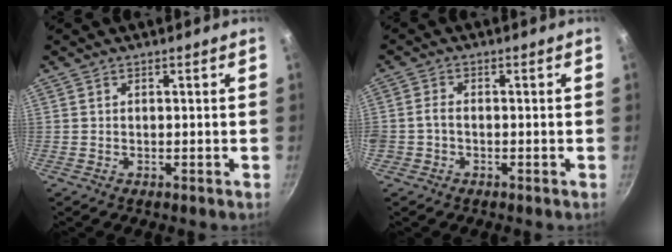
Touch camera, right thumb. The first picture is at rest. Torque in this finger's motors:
{"motor_torque": [-0.24, 0.48, 0.61, -0.60, 0.15]}